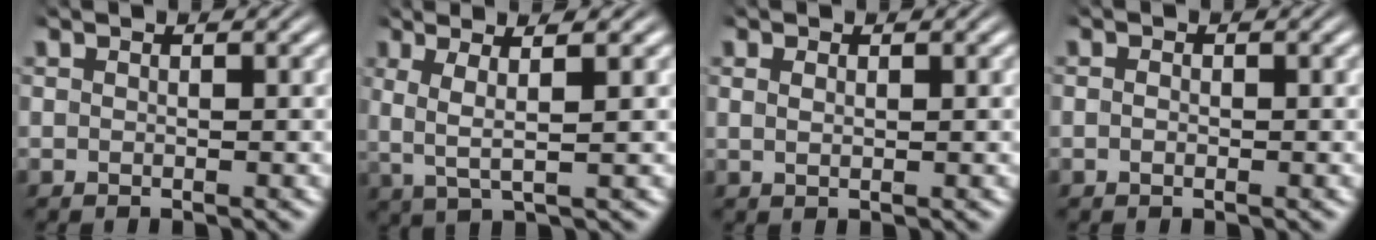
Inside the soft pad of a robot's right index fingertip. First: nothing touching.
{"total": 5.0, "force": [1.2, 2.0, 4.4], "torque": [-0.078, 0.004, 0.018]}
{"total": 0.8, "force": [0.4, 0.2, 0.7], "torque": [-0.008, 0.000, 0.010]}
{"total": 0.7, "force": [-0.3, 0.4, 0.4], "torque": [-0.012, 0.000, -0.008]}